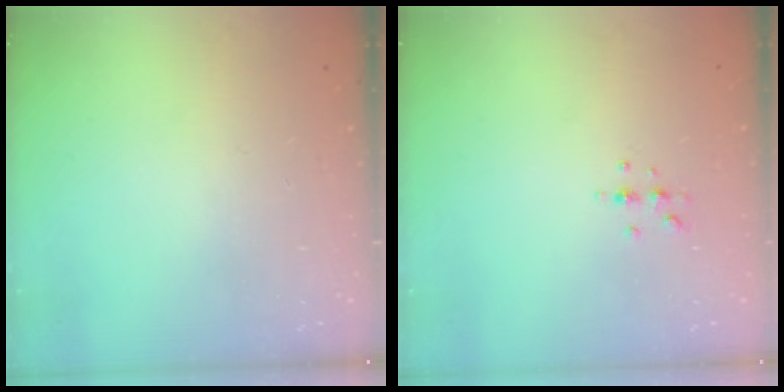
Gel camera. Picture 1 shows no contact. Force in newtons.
{"total": 4.4, "press": 4.3, "slide": 0.6}